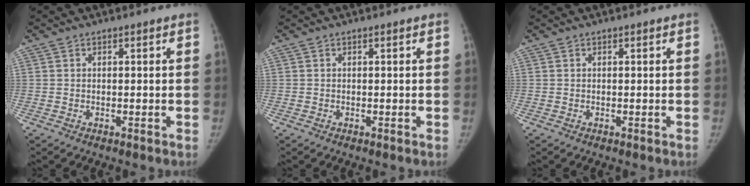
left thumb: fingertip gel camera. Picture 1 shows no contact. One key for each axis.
{"total": 0.0}
{"total": 0.0}